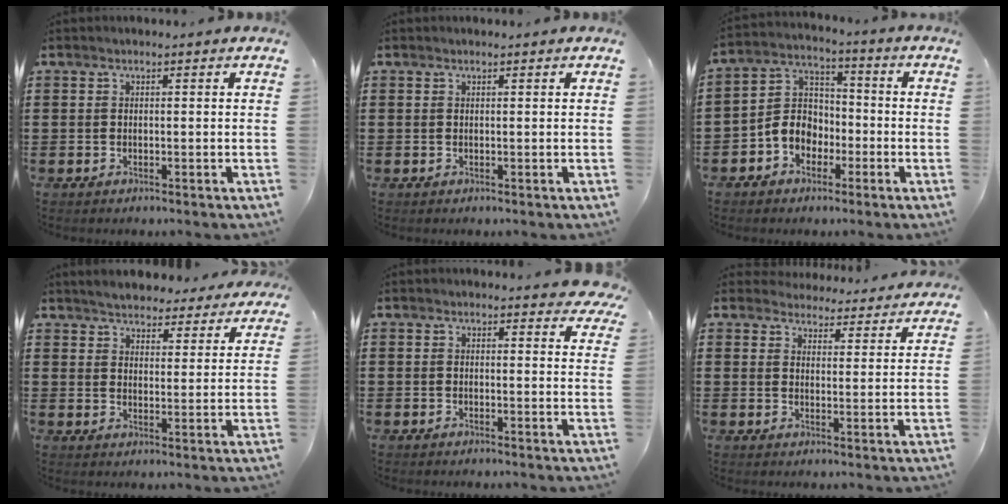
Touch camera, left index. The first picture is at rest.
{"total": 0.0}
{"total": 6.2, "force": [-3.0, 5.0, 2.2], "torque": [-0.071, 0.008, -0.066]}
{"total": 4.5, "force": [4.4, 0.5, 0.5], "torque": [-0.029, -0.018, 0.079]}
{"total": 2.1, "force": [1.9, 0.5, 0.7], "torque": [-0.004, -0.005, 0.033]}
{"total": 4.4, "force": [4.3, 0.5, 0.0], "torque": [-0.019, -0.022, 0.078]}